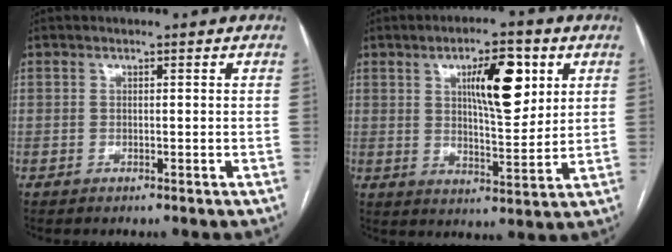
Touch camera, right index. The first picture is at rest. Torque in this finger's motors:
{"motor_torque": [0.50, 0.32, 0.28, 0.11]}